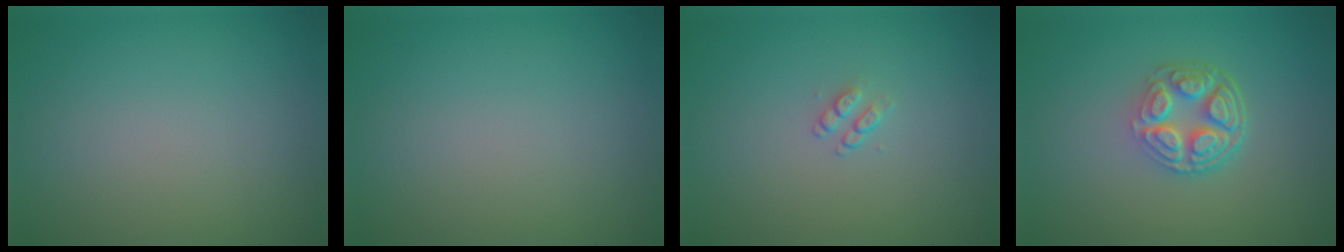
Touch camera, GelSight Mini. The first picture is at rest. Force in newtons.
{"total": 0.0}
{"total": 1.1, "press": 0.7, "slide": 0.8}
{"total": 5.2, "press": 3.7, "slide": 3.6}